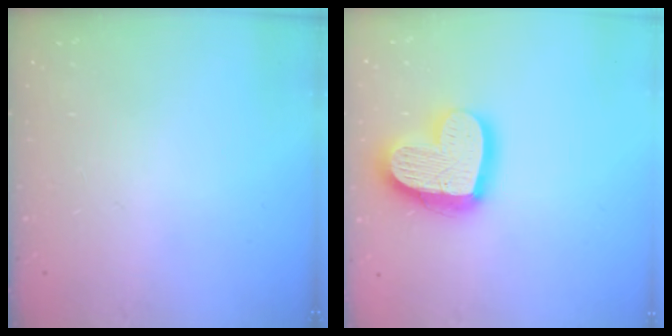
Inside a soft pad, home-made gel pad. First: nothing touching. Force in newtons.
{"total": 21.1, "press": 21.0, "slide": 1.8}